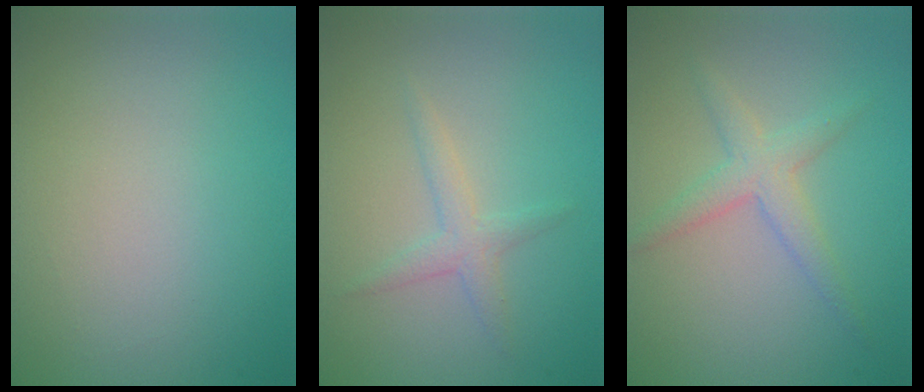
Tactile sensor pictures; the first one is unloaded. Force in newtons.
{"total": 1.8, "press": 1.8, "slide": 0.1}
{"total": 2.6, "press": 2.6, "slide": 0.1}